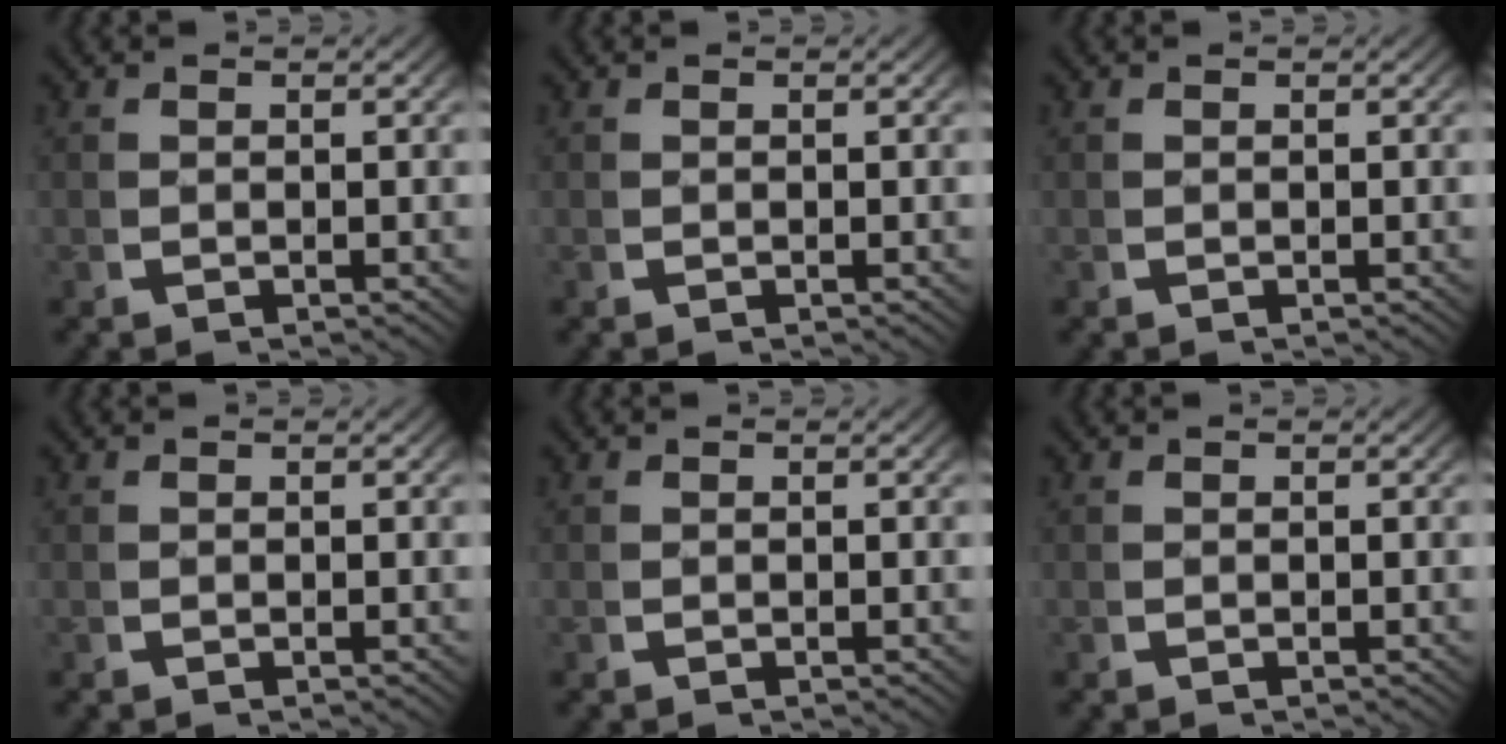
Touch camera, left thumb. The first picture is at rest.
{"total": 0.0}
{"total": 0.0}
{"total": 0.0}
{"total": 0.0}
{"total": 0.0}